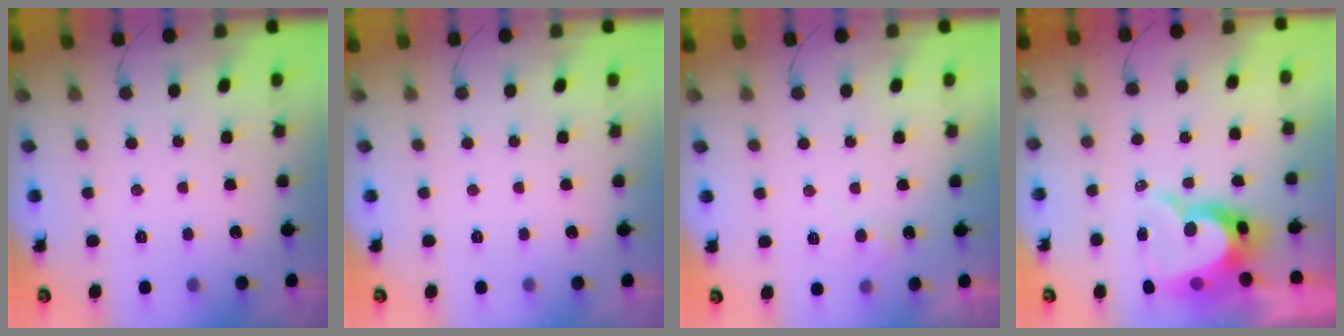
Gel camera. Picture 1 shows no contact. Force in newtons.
{"total": 0.0}
{"total": 4.0, "press": 4.0, "slide": 0.4}
{"total": 11.6, "press": 11.5, "slide": 1.1}